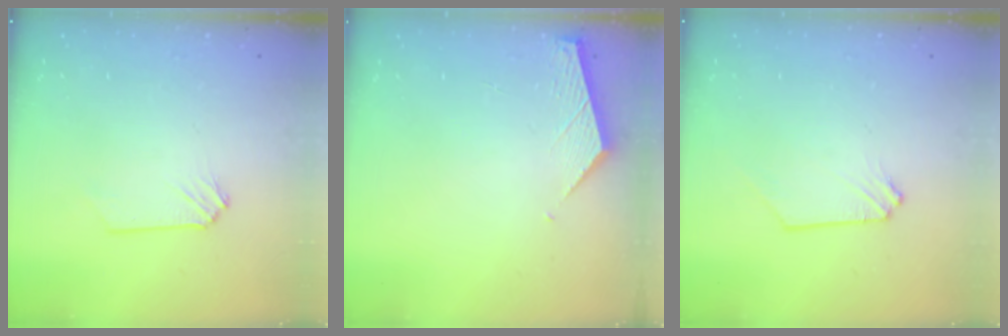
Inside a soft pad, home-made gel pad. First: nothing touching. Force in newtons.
{"total": 2.8, "press": 2.8, "slide": 0.3}
{"total": 0.0}